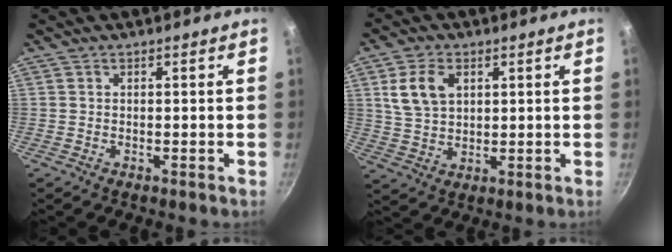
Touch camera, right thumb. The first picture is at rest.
{"total": 8.1, "force": [2.8, 5.3, 5.4], "torque": [-0.097, -0.005, 0.060]}